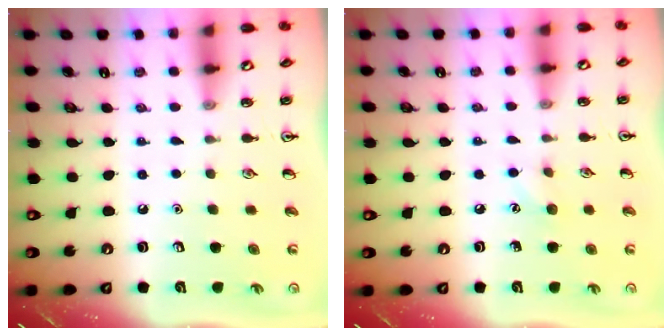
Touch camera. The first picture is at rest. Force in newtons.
{"total": 5.2, "press": 5.0, "slide": 1.6}